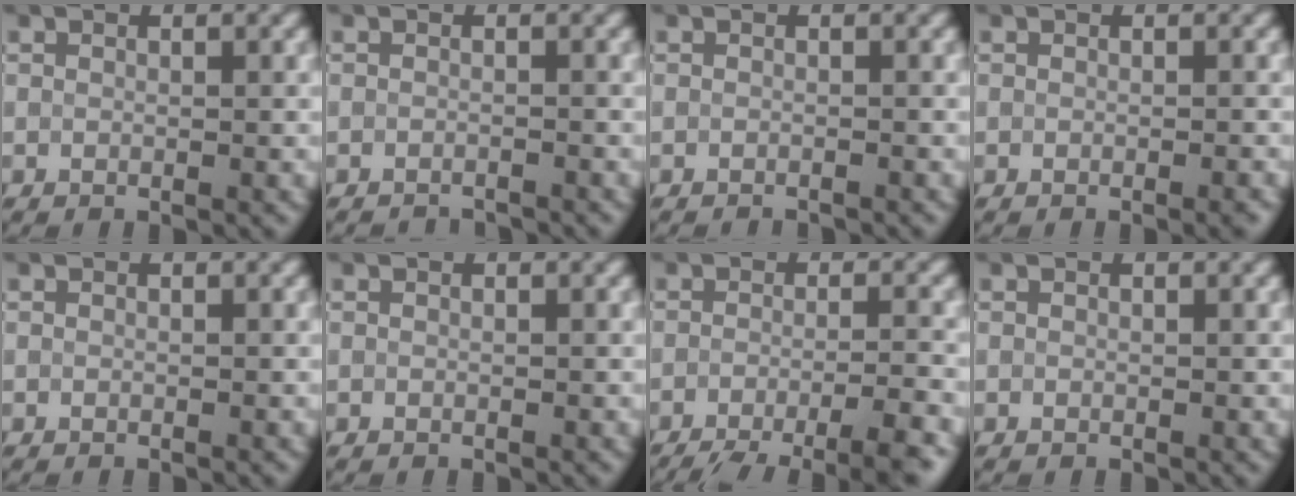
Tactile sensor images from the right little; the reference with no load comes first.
{"total": 1.9, "force": [-1.9, -0.1, 0.2], "torque": [0.003, -0.004, -0.025]}
{"total": 1.3, "force": [-1.3, -0.1, 0.2], "torque": [0.002, -0.004, -0.015]}
{"total": 0.8, "force": [-0.5, 0.1, 0.6], "torque": [-0.010, 0.000, -0.005]}
{"total": 0.0}
{"total": 0.0}
{"total": 8.9, "force": [-7.1, 1.9, 5.0], "torque": [-0.064, -0.006, -0.099]}
{"total": 0.0}